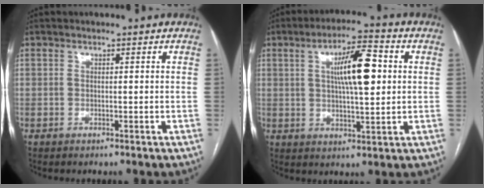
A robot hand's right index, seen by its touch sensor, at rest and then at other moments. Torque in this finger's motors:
{"motor_torque": [0.90, -0.22, 0.39, 0.15]}